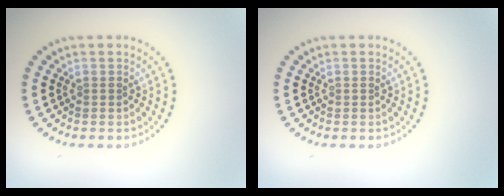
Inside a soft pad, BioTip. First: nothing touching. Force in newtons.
{"total": 0.0}